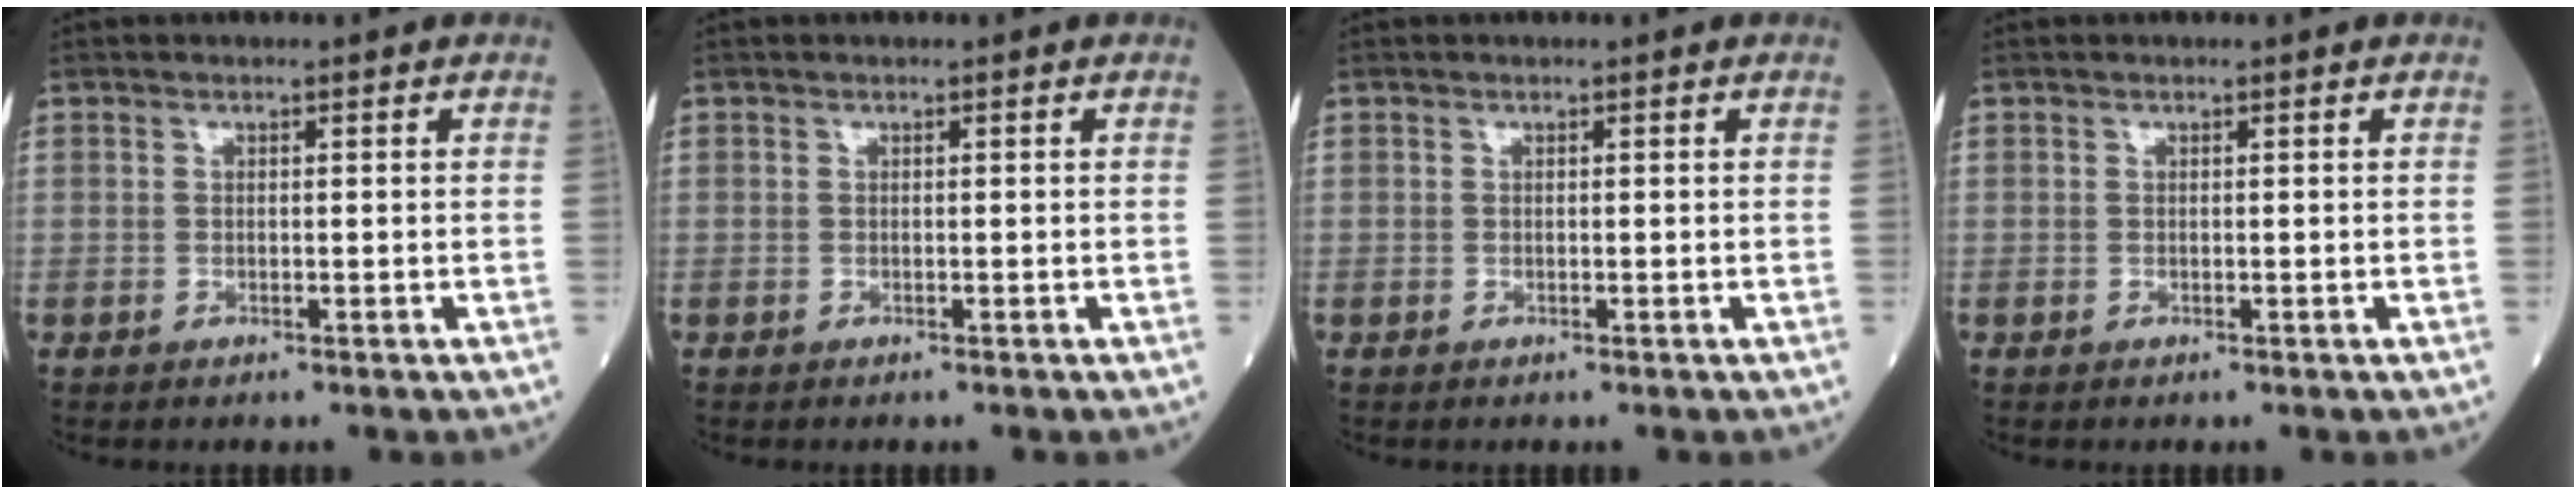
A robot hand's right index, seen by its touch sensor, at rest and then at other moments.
{"total": 0.0}
{"total": 0.0}
{"total": 0.0}